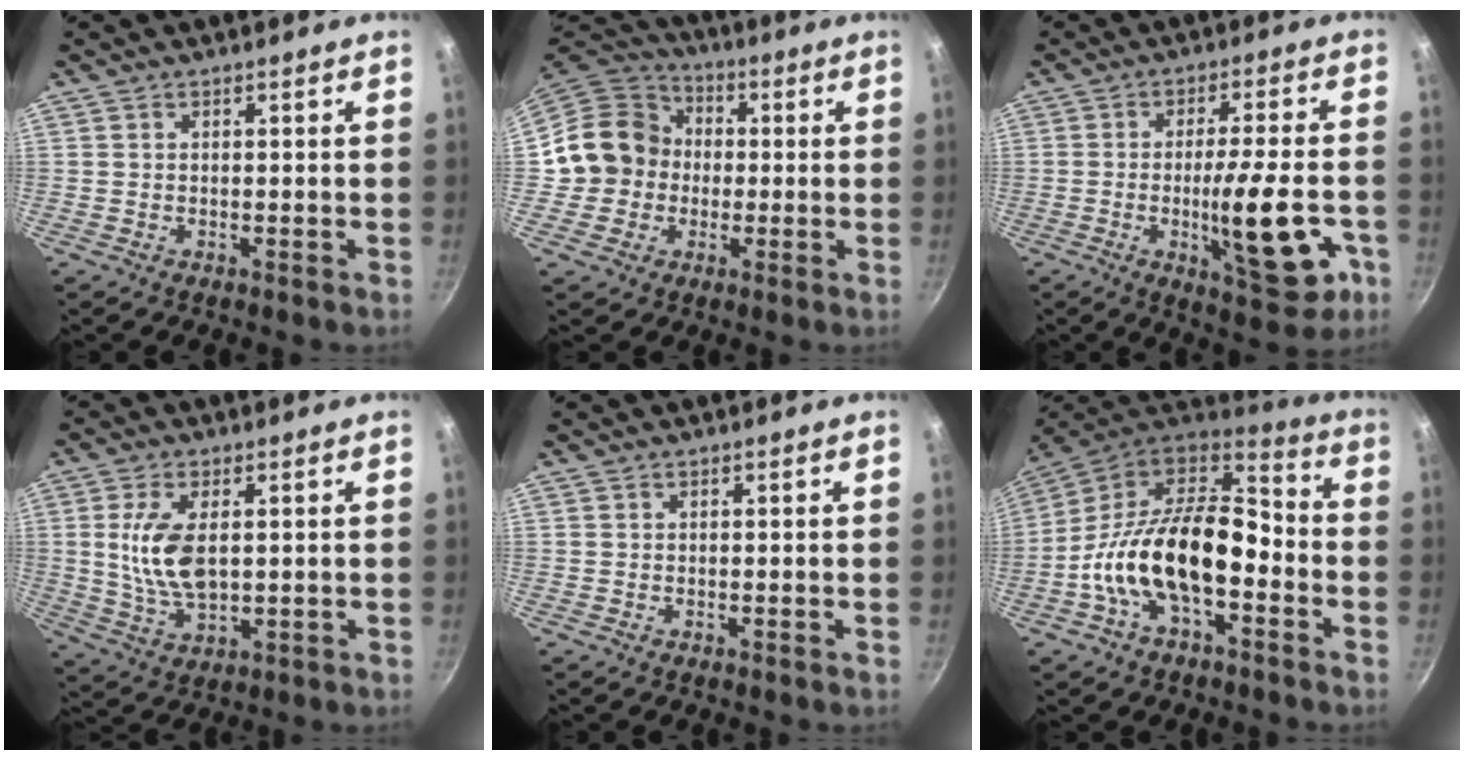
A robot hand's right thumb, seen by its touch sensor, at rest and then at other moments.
{"total": 12.6, "force": [-0.4, 11.7, 4.5], "torque": [-0.046, 0.031, -0.022]}
{"total": 15.9, "force": [-4.6, 4.3, 14.6], "torque": [-0.198, 0.009, -0.062]}
{"total": 10.2, "force": [1.4, 5.4, 8.6], "torque": [-0.166, -0.011, 0.033]}
{"total": 0.0}
{"total": 21.4, "force": [-5.1, 11.8, 17.1], "torque": [-0.290, 0.056, -0.104]}